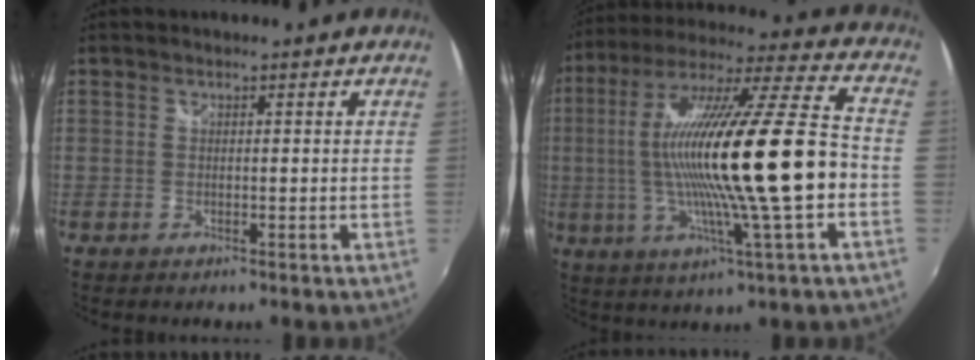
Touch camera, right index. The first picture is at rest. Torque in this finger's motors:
{"motor_torque": [1.36, -0.45, 1.06, 0.21]}